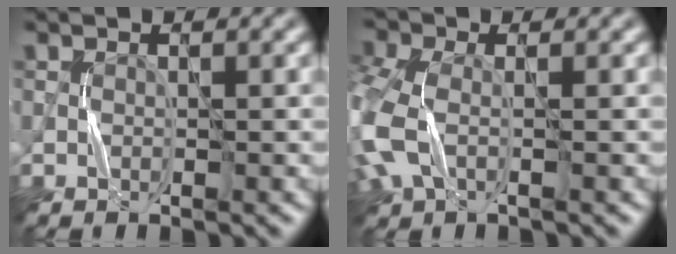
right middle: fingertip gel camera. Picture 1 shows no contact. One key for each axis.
{"total": 5.3, "fx": -1.2, "fy": 3.2, "fz": 4.0, "tx": -0.116, "ty": -0.007, "tz": -0.040}